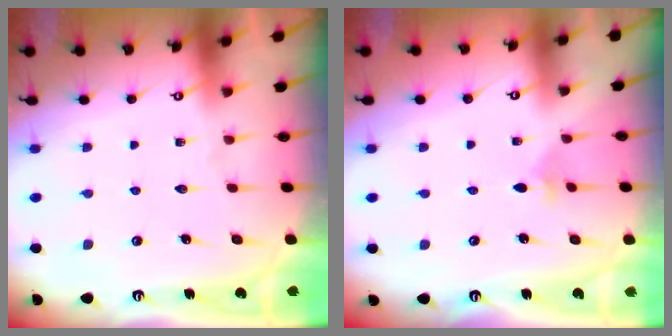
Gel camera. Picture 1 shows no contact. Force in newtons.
{"total": 1.9, "press": 1.9, "slide": 0.3}